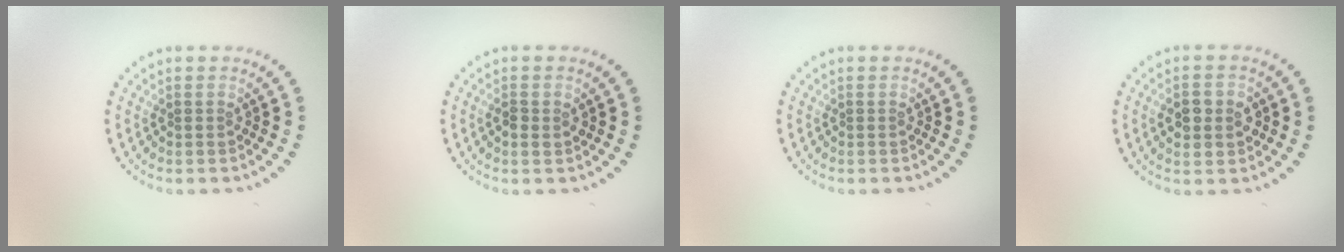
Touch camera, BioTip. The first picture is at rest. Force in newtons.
{"total": 1.2, "press": 1.2, "slide": 0.0}
{"total": 0.0}
{"total": 2.9, "press": 2.9, "slide": 0.1}